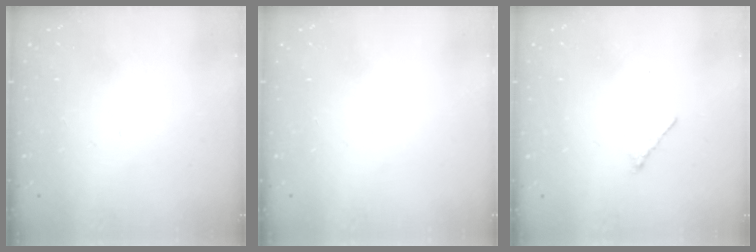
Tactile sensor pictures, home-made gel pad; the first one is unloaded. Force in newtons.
{"total": 0.0}
{"total": 0.8, "press": 0.7, "slide": 0.4}